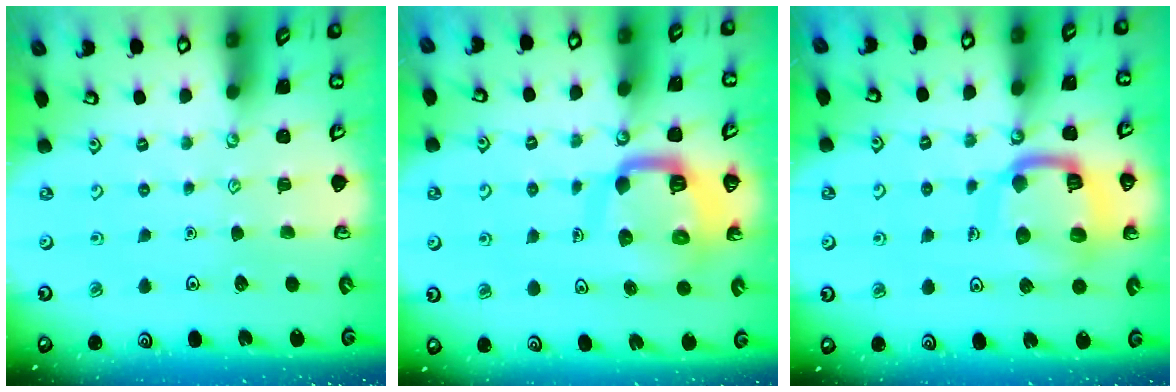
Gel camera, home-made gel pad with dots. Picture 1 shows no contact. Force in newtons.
{"total": 12.5, "press": 12.4, "slide": 1.5}
{"total": 15.9, "press": 15.8, "slide": 1.7}